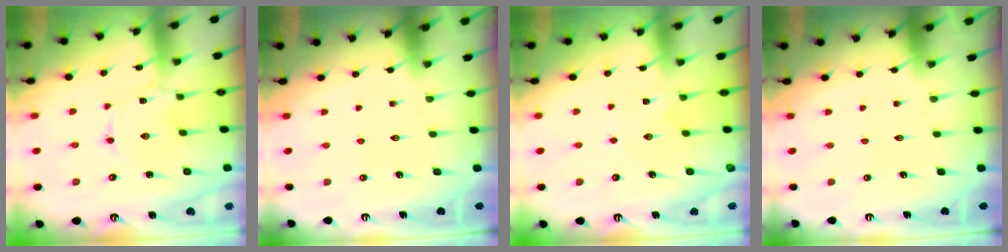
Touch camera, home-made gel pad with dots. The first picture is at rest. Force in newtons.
{"total": 0.0}
{"total": 0.0}
{"total": 0.0}